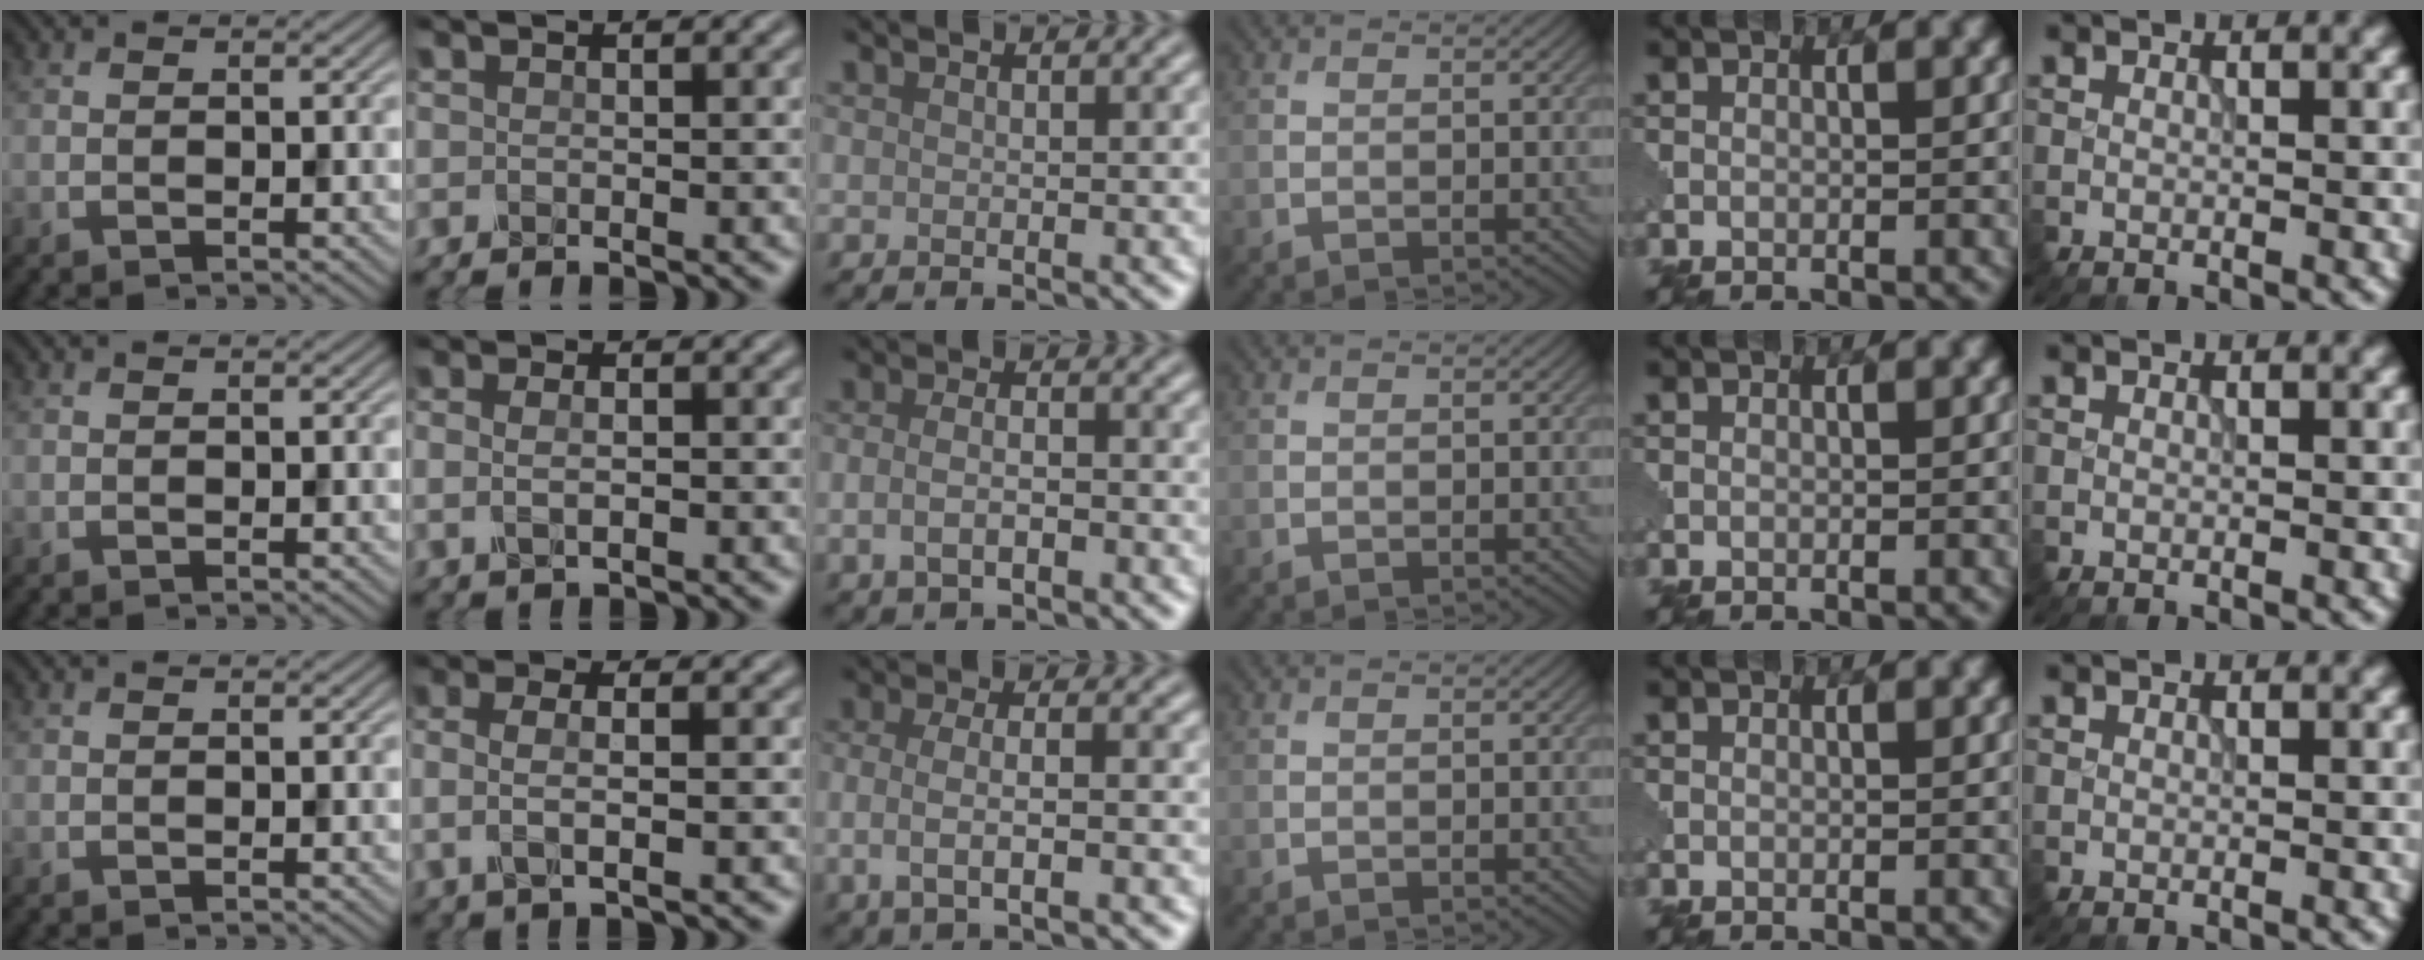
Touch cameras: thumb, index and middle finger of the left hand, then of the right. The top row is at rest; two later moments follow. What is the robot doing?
{"motion": "extract", "object": "pin"}